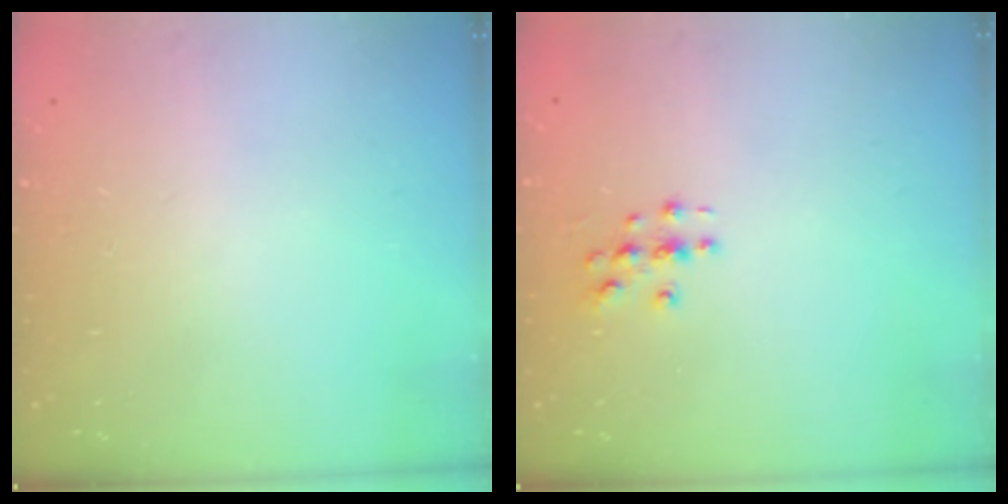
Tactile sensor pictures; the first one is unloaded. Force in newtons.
{"total": 3.0, "press": 3.0, "slide": 0.1}